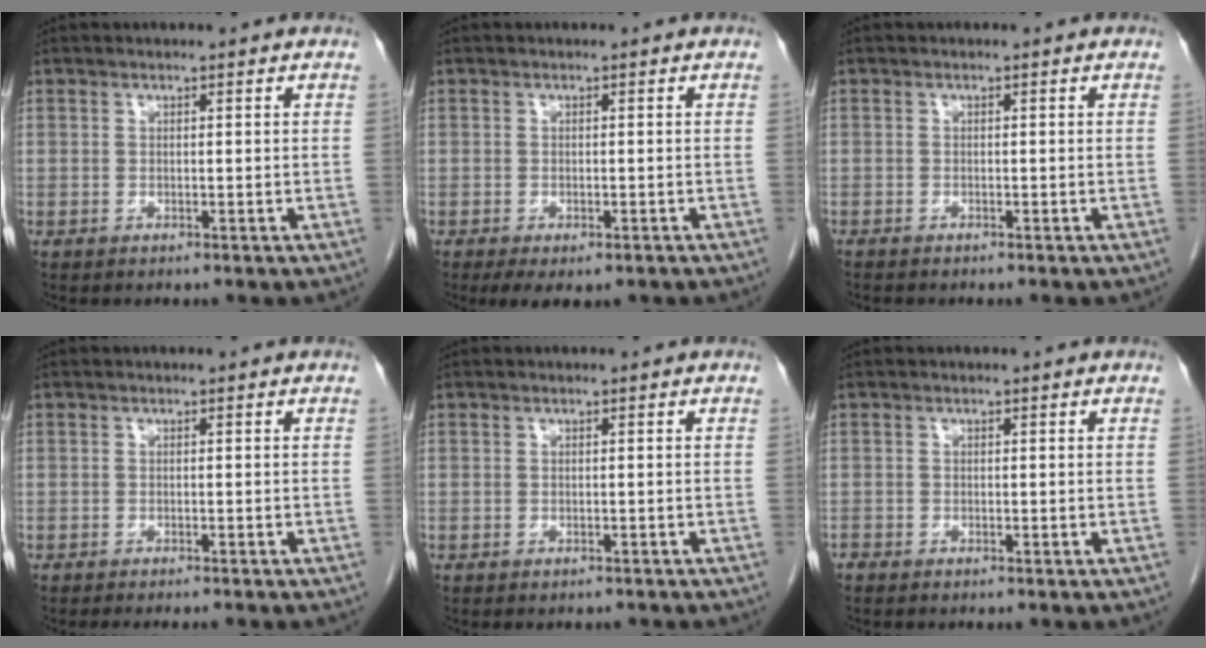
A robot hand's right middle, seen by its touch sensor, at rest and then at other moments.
{"total": 4.6, "force": [-3.1, 2.0, 2.8], "torque": [-0.038, -0.008, -0.043]}
{"total": 1.6, "force": [-1.4, 0.2, 0.7], "torque": [-0.014, -0.004, -0.018]}
{"total": 4.6, "force": [-4.0, 0.6, 2.1], "torque": [-0.020, -0.007, -0.054]}
{"total": 1.9, "force": [-1.7, 0.7, 0.4], "torque": [-0.010, -0.003, -0.021]}
{"total": 0.7, "force": [-0.7, 0.2, 0.0], "torque": [-0.005, -0.001, -0.016]}